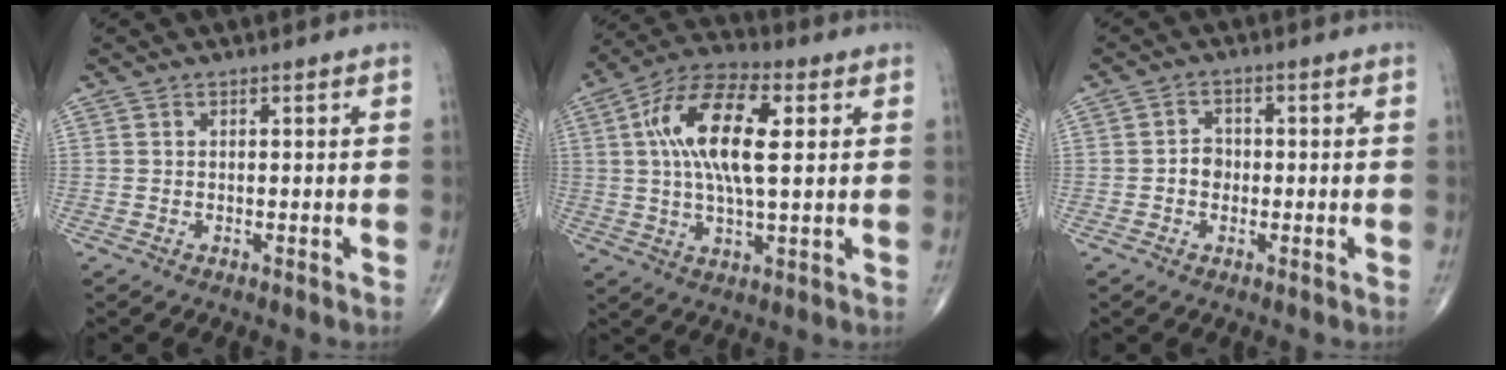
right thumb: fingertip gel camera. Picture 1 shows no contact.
{"total": 16.0, "force": [3.3, 6.7, 14.2], "torque": [-0.263, 0.015, 0.054]}
{"total": 2.8, "force": [-0.5, 2.4, 1.4], "torque": [-0.008, 0.009, -0.015]}